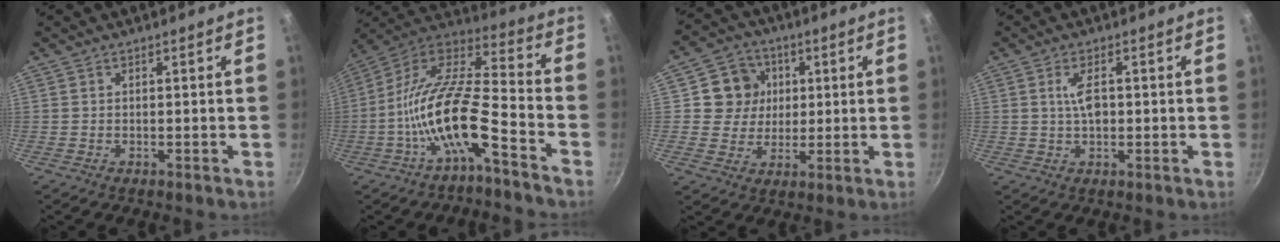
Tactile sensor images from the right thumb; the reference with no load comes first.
{"total": 16.9, "force": [-7.3, 5.1, 14.4], "torque": [-0.266, 0.066, -0.150]}
{"total": 11.5, "force": [2.2, 10.6, 3.7], "torque": [-0.034, 0.005, 0.028]}
{"total": 4.0, "force": [0.3, 1.7, 3.5], "torque": [-0.057, 0.006, 0.004]}